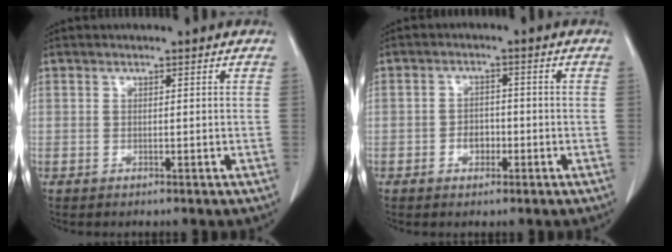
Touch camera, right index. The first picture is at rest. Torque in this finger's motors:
{"motor_torque": [0.25, -0.21, -0.05, -0.03]}